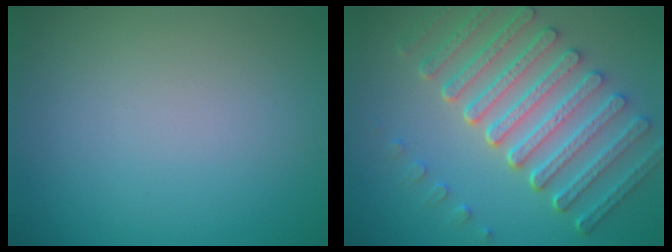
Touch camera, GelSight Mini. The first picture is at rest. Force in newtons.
{"total": 8.2, "press": 6.2, "slide": 5.4}